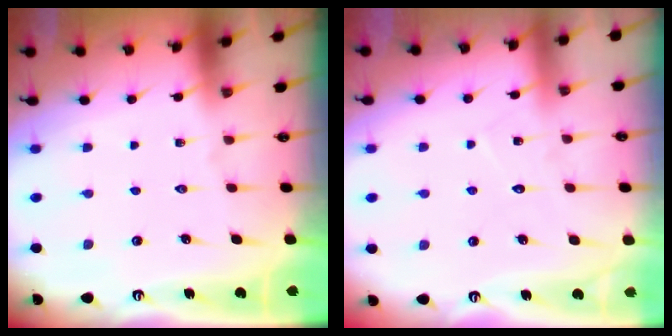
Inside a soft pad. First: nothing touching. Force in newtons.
{"total": 6.4, "press": 6.3, "slide": 0.6}